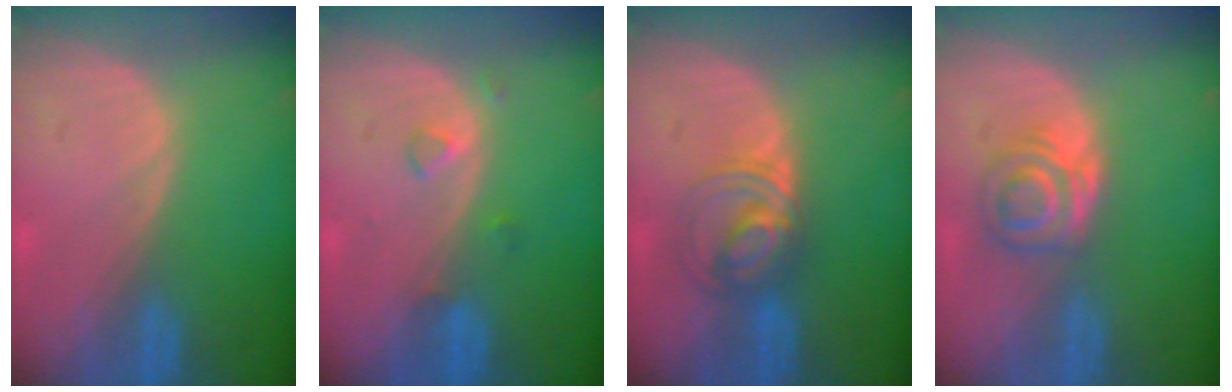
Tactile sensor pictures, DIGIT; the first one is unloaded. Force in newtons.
{"total": 1.8, "press": 1.8, "slide": 0.1}
{"total": 5.6, "press": 5.6, "slide": 0.5}
{"total": 5.2, "press": 4.8, "slide": 2.1}